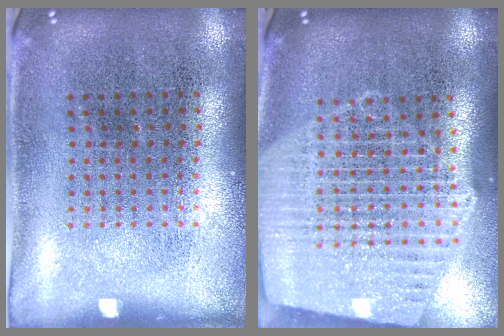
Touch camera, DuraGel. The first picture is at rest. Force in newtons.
{"total": 2.3, "press": 2.0, "slide": 1.1}